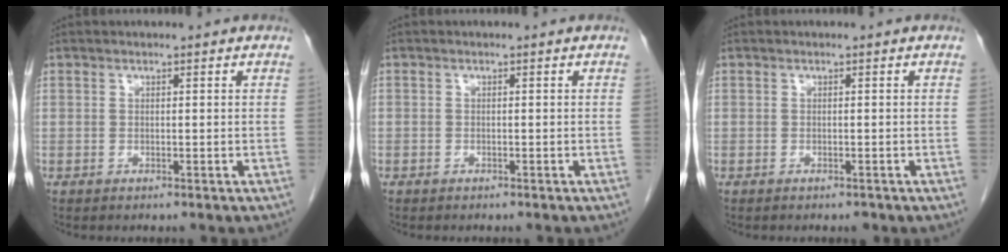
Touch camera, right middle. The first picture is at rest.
{"total": 0.6, "force": [-0.4, 0.5, 0.0], "torque": [-0.006, 0.005, -0.010]}
{"total": 0.6, "force": [-0.6, 0.1, 0.2], "torque": [-0.007, -0.002, -0.007]}